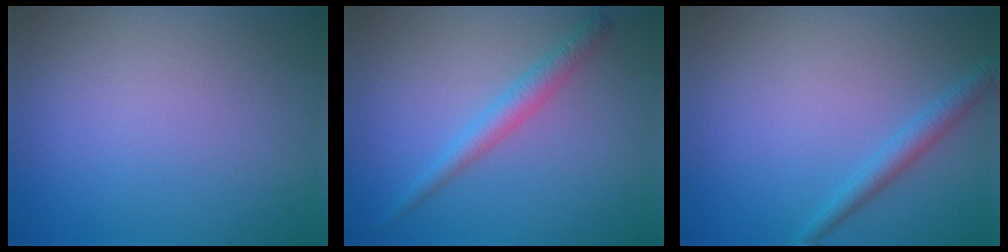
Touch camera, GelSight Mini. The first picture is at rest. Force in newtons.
{"total": 2.4, "press": 2.4, "slide": 0.1}
{"total": 2.1, "press": 2.1, "slide": 0.1}